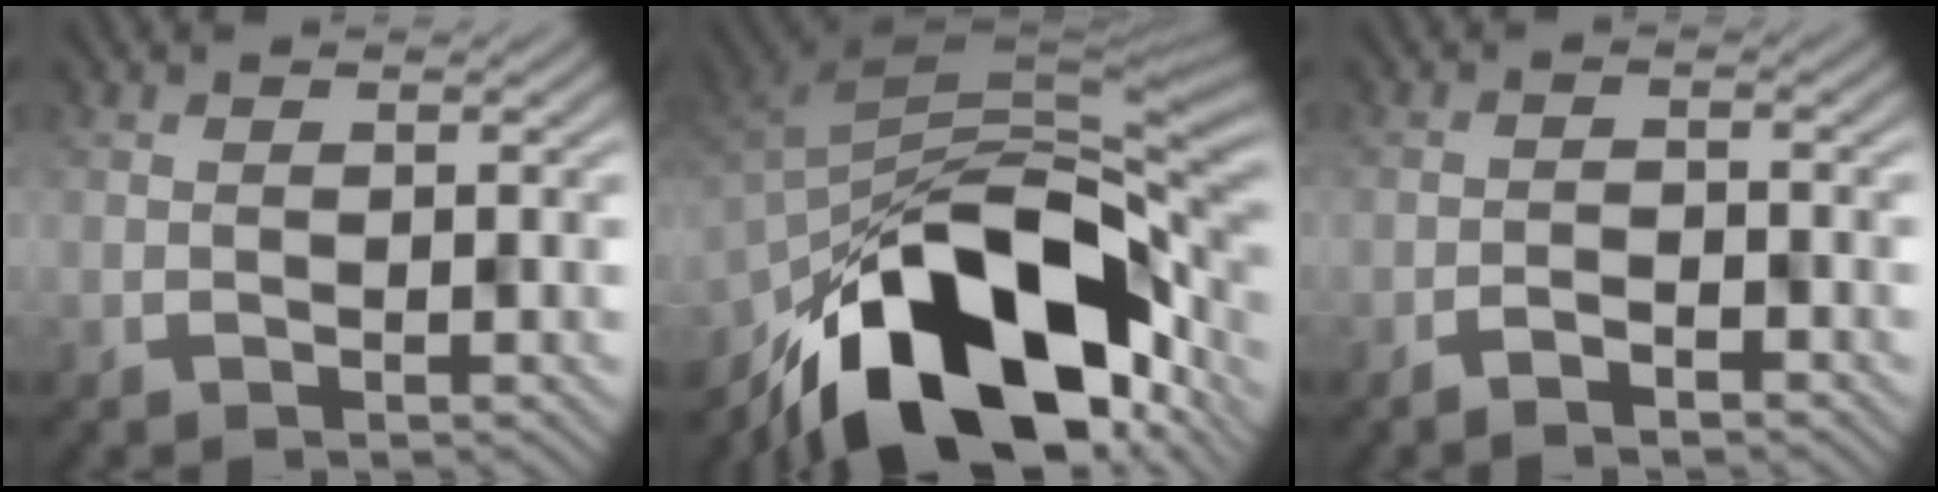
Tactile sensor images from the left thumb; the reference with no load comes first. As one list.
[{"total": 16.7, "force": [-9.9, 8.3, 10.6], "torque": [-0.171, -0.022, -0.157]}, {"total": 1.9, "force": [-1.9, 0.2, 0.4], "torque": [-0.008, 0.000, -0.029]}]